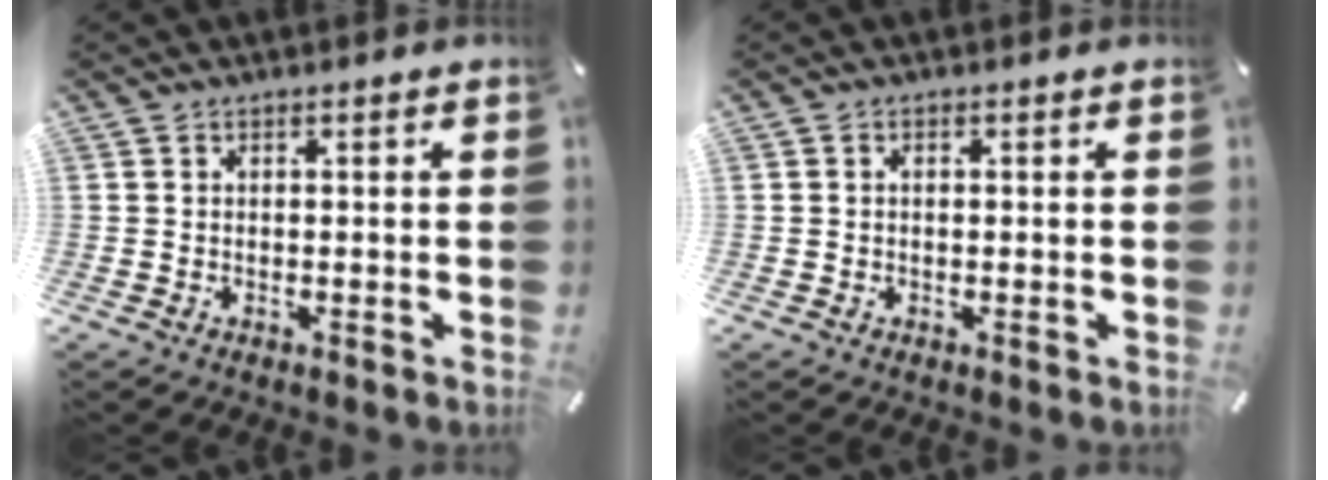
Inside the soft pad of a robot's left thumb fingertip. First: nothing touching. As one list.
[{"total": 0.8, "force": [0.0, 0.4, 0.6], "torque": [-0.013, 0.002, -0.001]}]